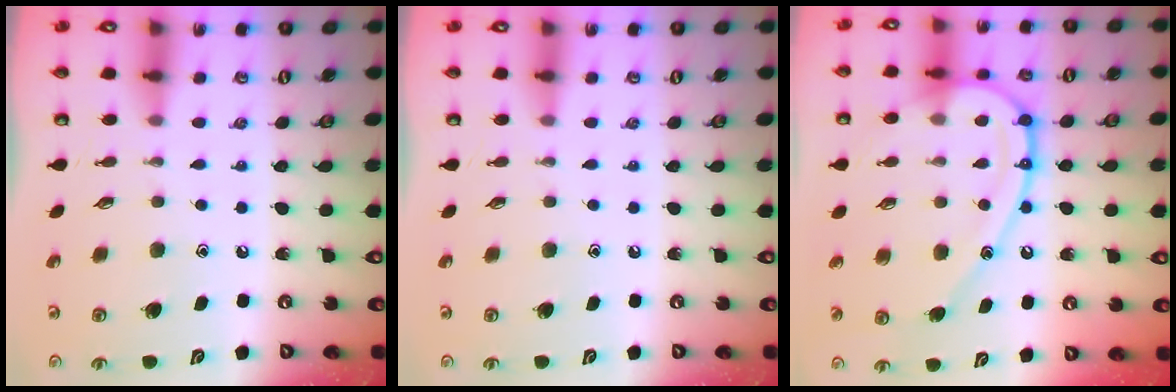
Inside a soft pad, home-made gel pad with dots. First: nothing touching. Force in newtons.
{"total": 0.0}
{"total": 16.7, "press": 16.6, "slide": 1.6}